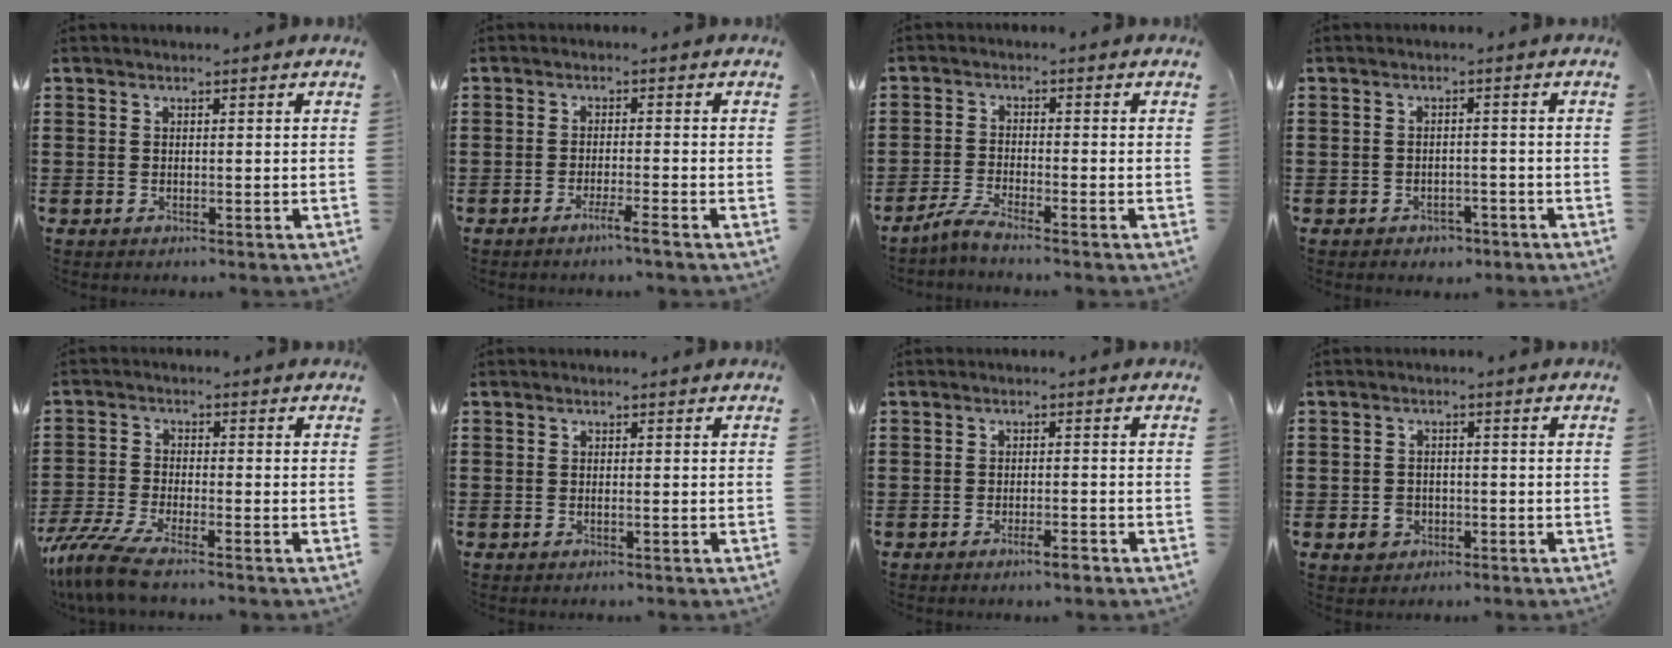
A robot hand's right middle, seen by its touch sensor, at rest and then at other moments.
{"total": 2.7, "force": [-2.0, -0.3, 1.9], "torque": [-0.028, -0.001, -0.036]}
{"total": 3.0, "force": [-2.6, -0.3, 1.5], "torque": [-0.047, -0.007, -0.056]}
{"total": 1.6, "force": [-1.4, 0.7, 0.0], "torque": [-0.006, 0.002, -0.032]}
{"total": 5.6, "force": [-4.6, 0.4, 3.2], "torque": [-0.094, -0.025, -0.097]}
{"total": 0.0}
{"total": 2.3, "force": [-1.5, 0.3, 1.7], "torque": [-0.026, 0.003, -0.028]}
{"total": 2.7, "force": [-1.1, 2.2, 1.2], "torque": [-0.034, -0.001, -0.024]}